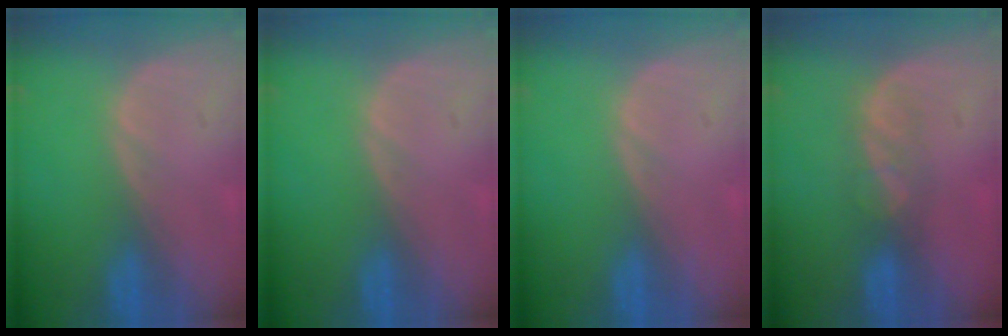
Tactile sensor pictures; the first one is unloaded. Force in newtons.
{"total": 0.0}
{"total": 0.0}
{"total": 3.5, "press": 3.1, "slide": 1.6}